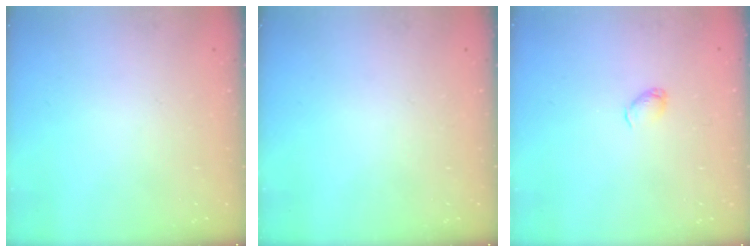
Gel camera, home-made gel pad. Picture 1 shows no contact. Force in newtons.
{"total": 0.0}
{"total": 2.9, "press": 2.9, "slide": 0.5}